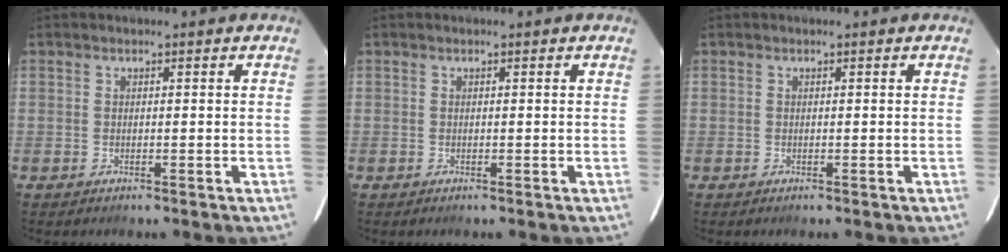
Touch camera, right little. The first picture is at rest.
{"total": 0.0}
{"total": 0.0}